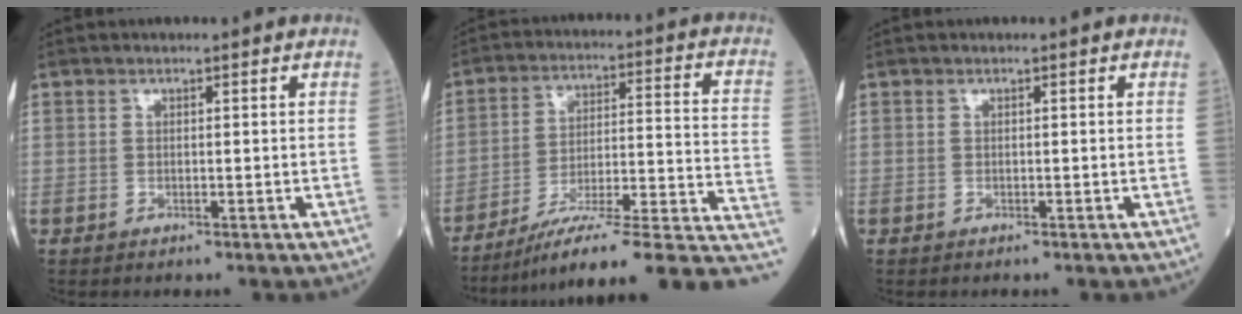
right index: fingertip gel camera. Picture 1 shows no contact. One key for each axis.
{"total": 20.1, "fx": -14.8, "fy": 1.6, "fz": 13.6, "tx": -0.129, "ty": 0.035, "tz": -0.222}
{"total": 0.0}